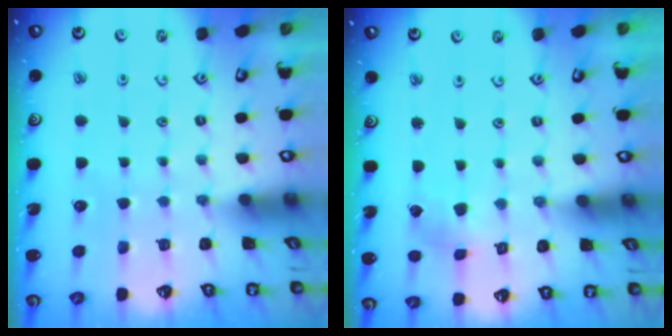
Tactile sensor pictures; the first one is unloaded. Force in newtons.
{"total": 2.3, "press": 2.3, "slide": 0.3}